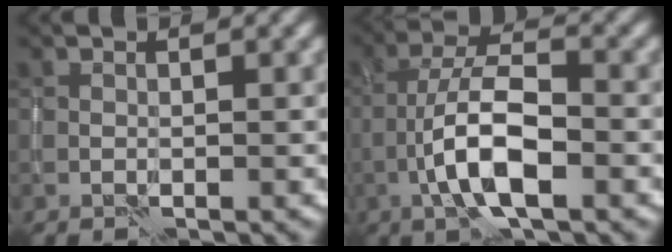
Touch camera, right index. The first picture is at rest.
{"total": 6.8, "force": [-2.4, 2.2, 5.9], "torque": [-0.108, 0.014, -0.049]}